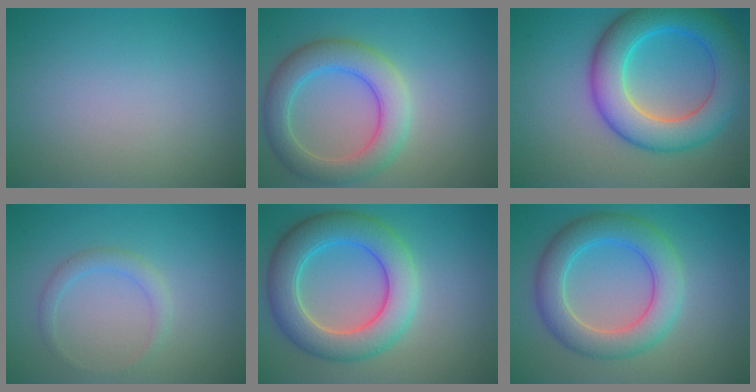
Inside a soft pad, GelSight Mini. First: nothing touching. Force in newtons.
{"total": 5.5, "press": 5.5, "slide": 0.3}
{"total": 8.6, "press": 8.6, "slide": 0.2}
{"total": 1.6, "press": 1.6, "slide": 0.2}
{"total": 7.3, "press": 7.3, "slide": 0.3}
{"total": 6.0, "press": 6.0, "slide": 0.2}